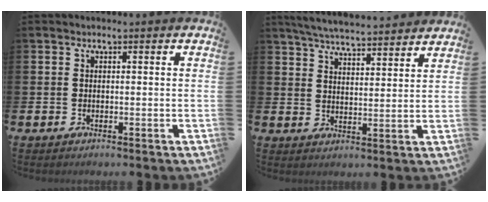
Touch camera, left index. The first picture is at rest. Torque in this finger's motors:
{"motor_torque": [0.20, -0.79, 0.58, 0.16]}